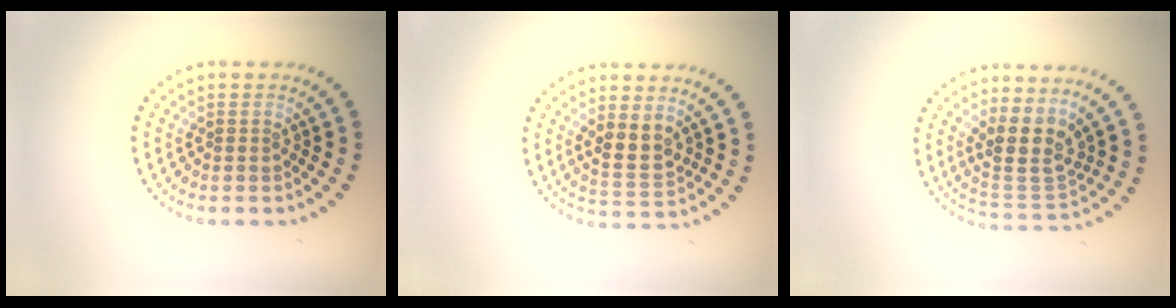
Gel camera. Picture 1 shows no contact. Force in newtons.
{"total": 2.9, "press": 2.7, "slide": 1.1}
{"total": 4.0, "press": 3.2, "slide": 2.4}